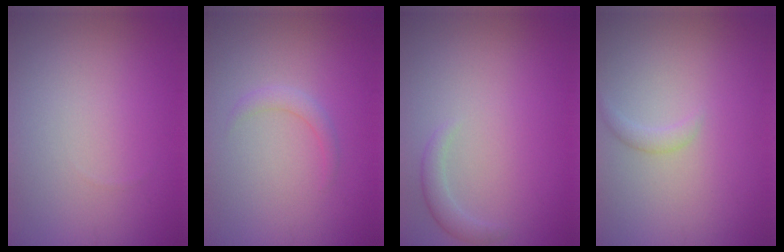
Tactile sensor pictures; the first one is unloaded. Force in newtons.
{"total": 1.2, "press": 1.2, "slide": 0.1}
{"total": 1.5, "press": 1.5, "slide": 0.1}
{"total": 1.0, "press": 1.0, "slide": 0.1}